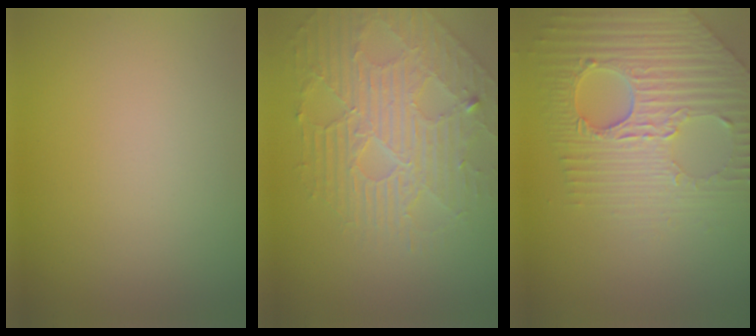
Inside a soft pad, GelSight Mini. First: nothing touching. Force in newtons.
{"total": 4.1, "press": 4.0, "slide": 1.0}
{"total": 6.2, "press": 5.2, "slide": 3.3}